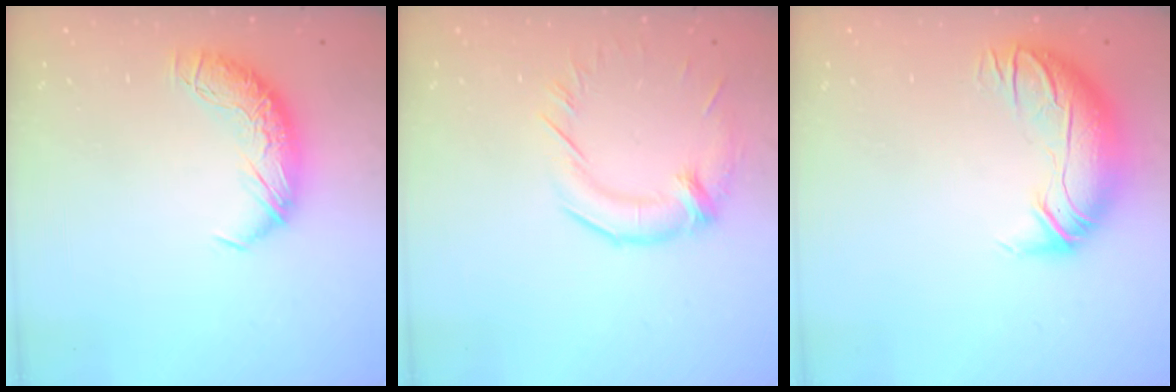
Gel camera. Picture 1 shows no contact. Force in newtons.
{"total": 1.5, "press": 0.3, "slide": 1.5}
{"total": 3.0, "press": 0.4, "slide": 2.9}